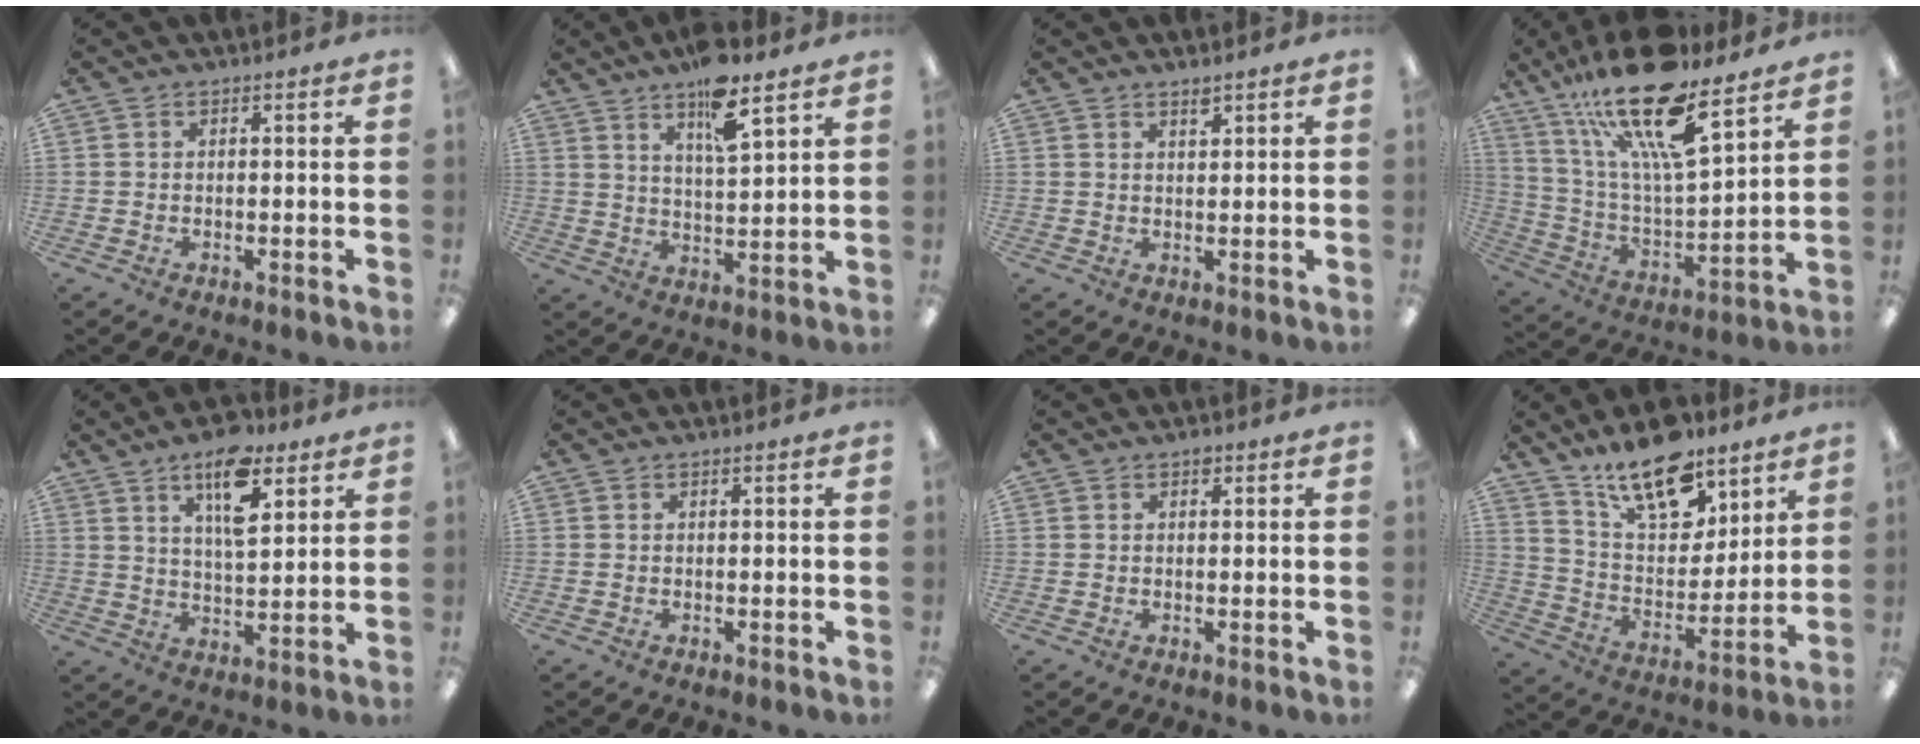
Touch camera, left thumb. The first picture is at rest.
{"total": 10.4, "force": [7.2, 2.8, 7.0], "torque": [-0.106, -0.041, 0.119]}
{"total": 1.9, "force": [1.7, 0.4, 0.7], "torque": [-0.008, -0.006, 0.030]}
{"total": 21.9, "force": [15.3, 6.1, 14.4], "torque": [-0.262, -0.095, 0.257]}
{"total": 12.7, "force": [7.3, 5.5, 8.8], "torque": [-0.128, -0.030, 0.122]}
{"total": 0.0}
{"total": 1.0, "force": [0.6, 0.6, 0.5], "torque": [-0.002, -0.001, 0.009]}
{"total": 17.2, "force": [12.6, 7.7, 8.7], "torque": [-0.149, -0.072, 0.224]}